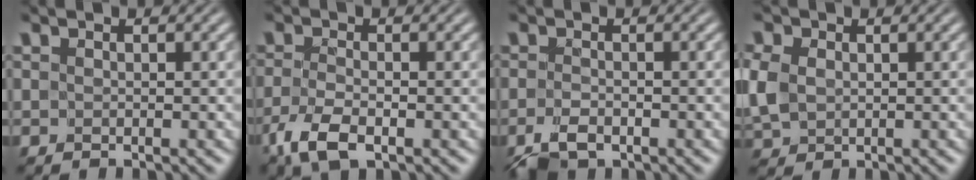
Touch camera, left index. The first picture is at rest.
{"total": 3.5, "force": [-2.1, 1.2, 2.5], "torque": [-0.062, -0.006, -0.046]}
{"total": 2.6, "force": [-1.8, 1.1, 1.5], "torque": [-0.035, -0.004, -0.040]}
{"total": 3.0, "force": [0.0, 2.5, 1.7], "torque": [-0.056, 0.001, 0.001]}